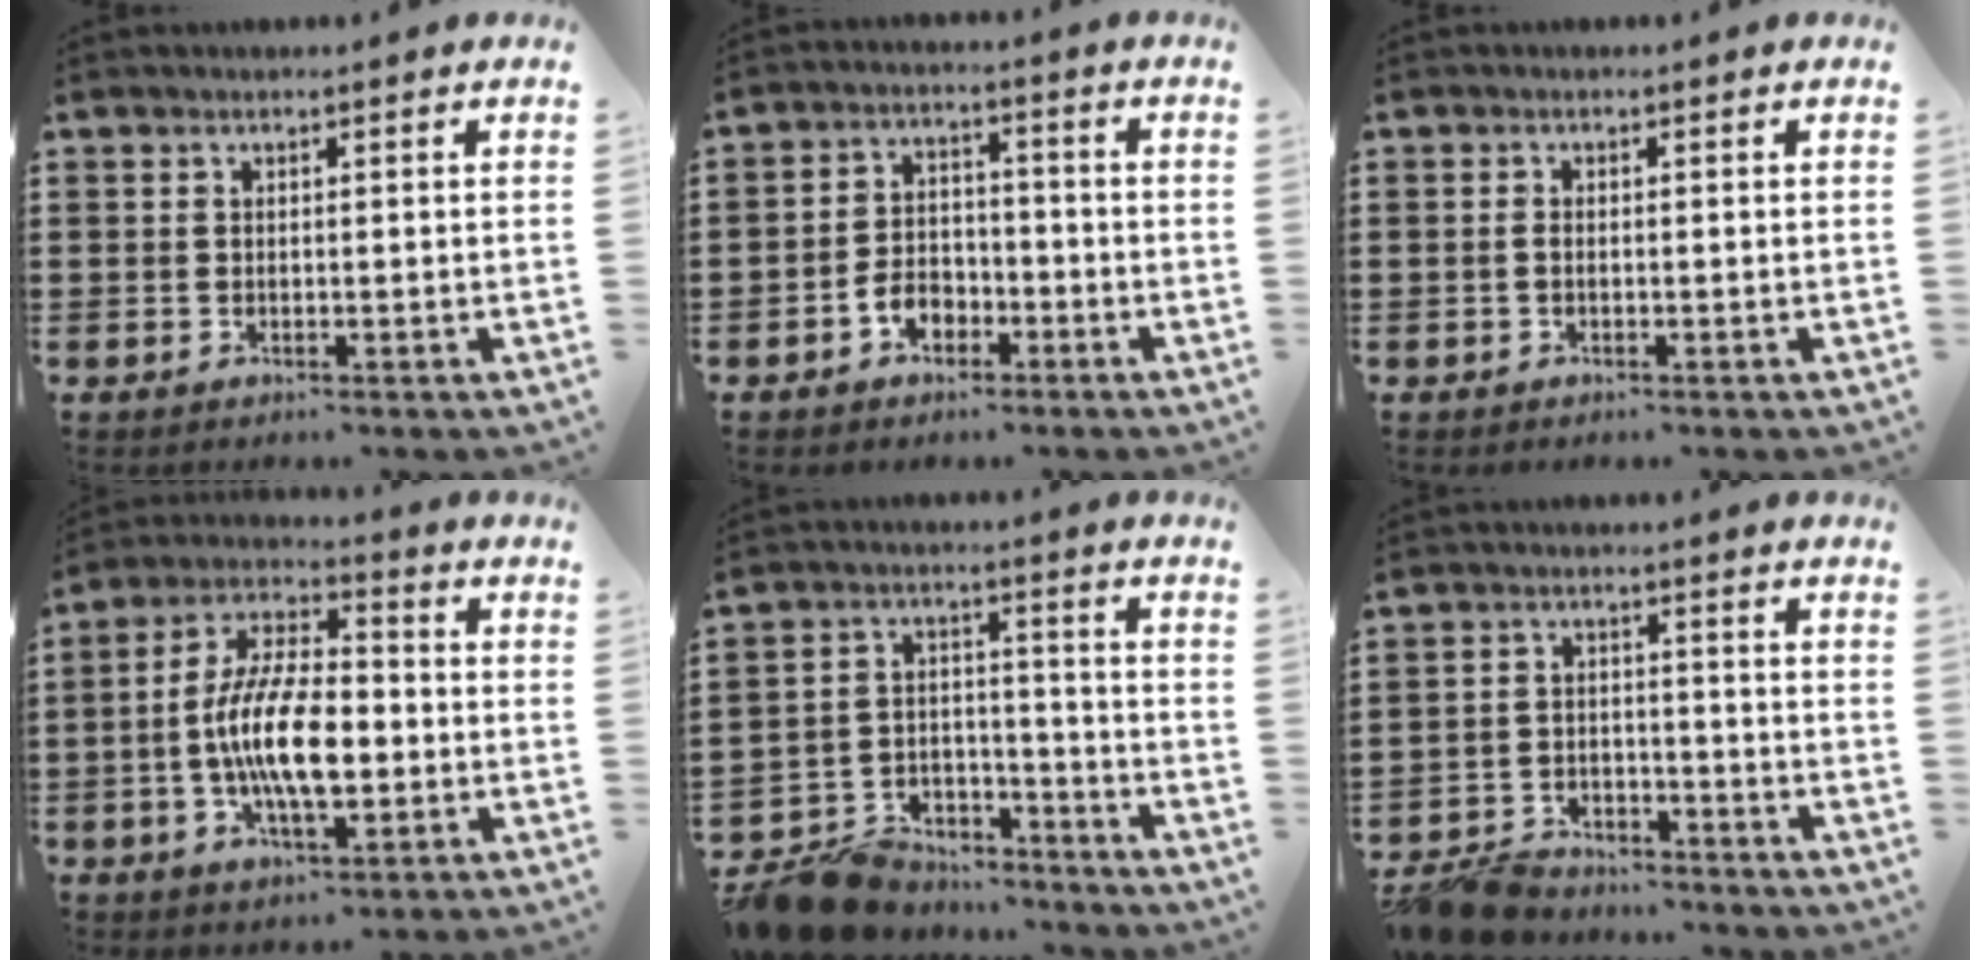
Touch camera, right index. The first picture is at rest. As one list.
[{"total": 4.3, "force": [-2.4, 2.9, 2.0], "torque": [-0.048, 0.003, -0.048]}, {"total": 0.8, "force": [-0.3, 0.2, 0.7], "torque": [-0.016, -0.007, -0.005]}, {"total": 11.9, "force": [-1.9, 4.9, 10.7], "torque": [-0.239, -0.009, -0.041]}, {"total": 9.6, "force": [-9.0, 2.9, 1.6], "torque": [-0.042, 0.031, -0.176]}, {"total": 7.1, "force": [-6.7, 1.8, 1.3], "torque": [-0.045, 0.011, -0.136]}]